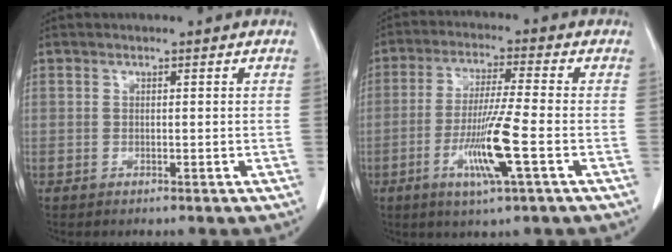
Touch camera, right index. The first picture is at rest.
{"total": 9.9, "force": [-3.2, -0.5, 9.4], "torque": [-0.184, -0.014, -0.060]}